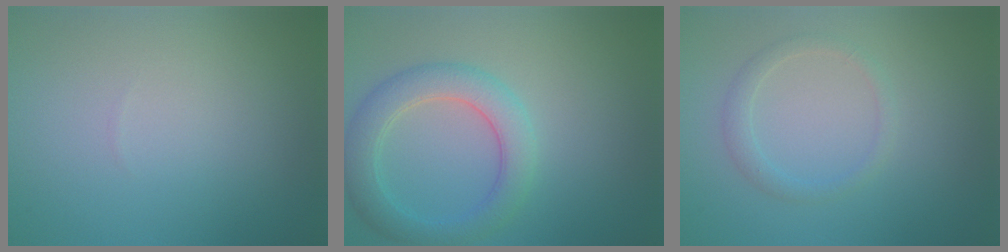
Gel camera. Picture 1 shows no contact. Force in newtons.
{"total": 4.3, "press": 4.3, "slide": 0.2}
{"total": 1.5, "press": 1.5, "slide": 0.1}